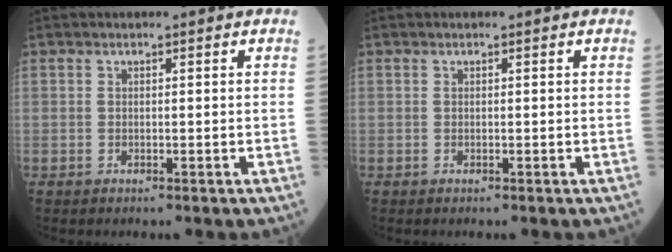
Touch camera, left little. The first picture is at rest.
{"total": 0.0}